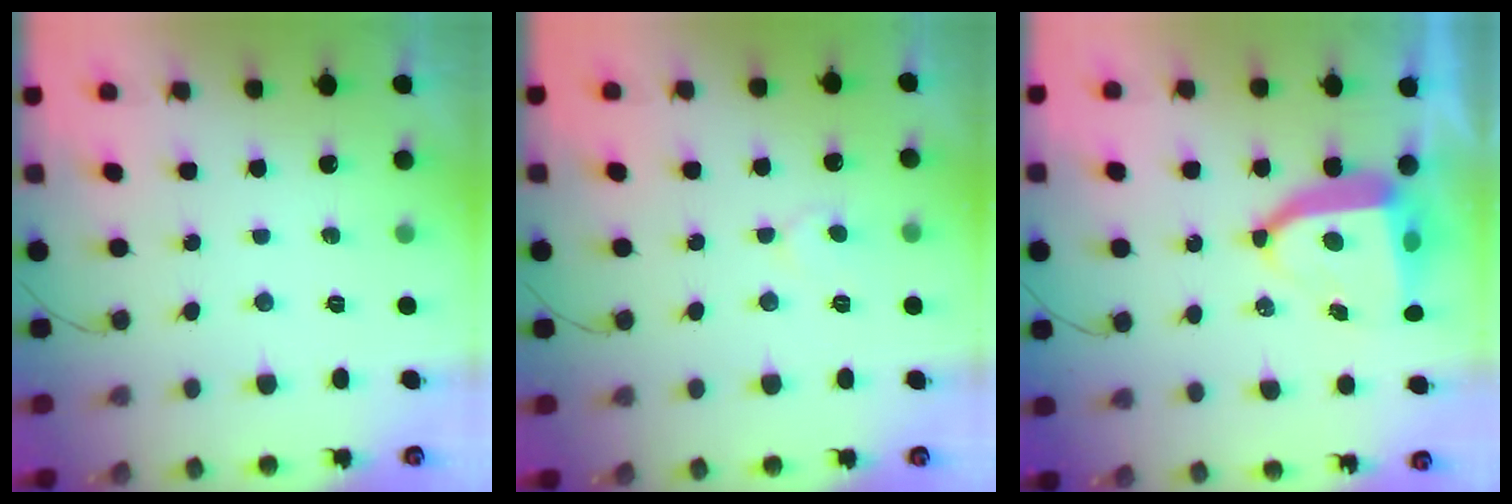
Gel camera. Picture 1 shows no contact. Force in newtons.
{"total": 4.1, "press": 4.1, "slide": 0.3}
{"total": 9.6, "press": 9.6, "slide": 1.0}